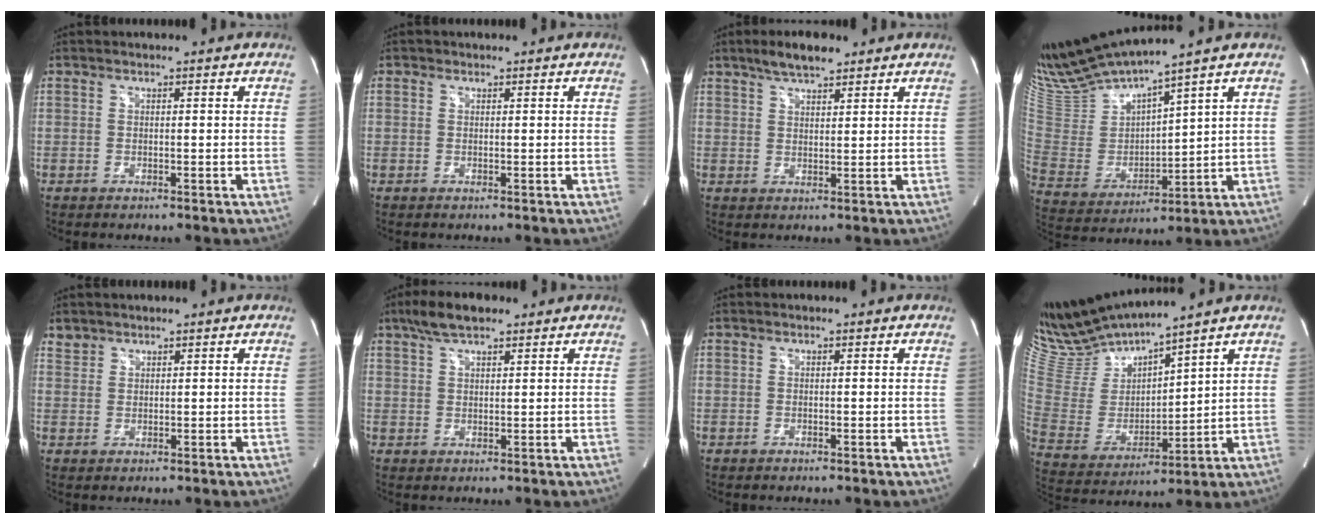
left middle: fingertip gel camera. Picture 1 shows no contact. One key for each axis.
{"total": 0.0}
{"total": 5.5, "fx": 4.2, "fy": 1.5, "fz": 3.3, "tx": -0.066, "ty": 0.009, "tz": 0.074}
{"total": 15.7, "fx": 14.2, "fy": 0.0, "fz": 6.8, "tx": -0.144, "ty": -0.019, "tz": 0.292}
{"total": 1.8, "fx": 1.5, "fy": 0.9, "fz": -0.2, "tx": 0.007, "ty": 0.008, "tz": 0.028}
{"total": 5.8, "fx": 4.2, "fy": 1.8, "fz": 3.5, "tx": -0.076, "ty": 0.016, "tz": 0.077}
{"total": 0.0}
{"total": 13.4, "fx": 12.7, "fy": 0.0, "fz": 4.2, "tx": -0.100, "ty": -0.009, "tz": 0.267}